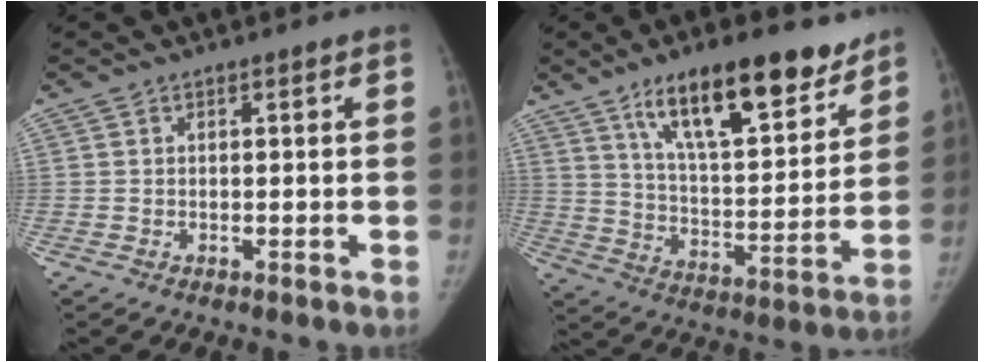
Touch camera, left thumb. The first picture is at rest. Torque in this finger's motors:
{"motor_torque": [1.33, 0.56, 1.70, -1.08, 0.36]}